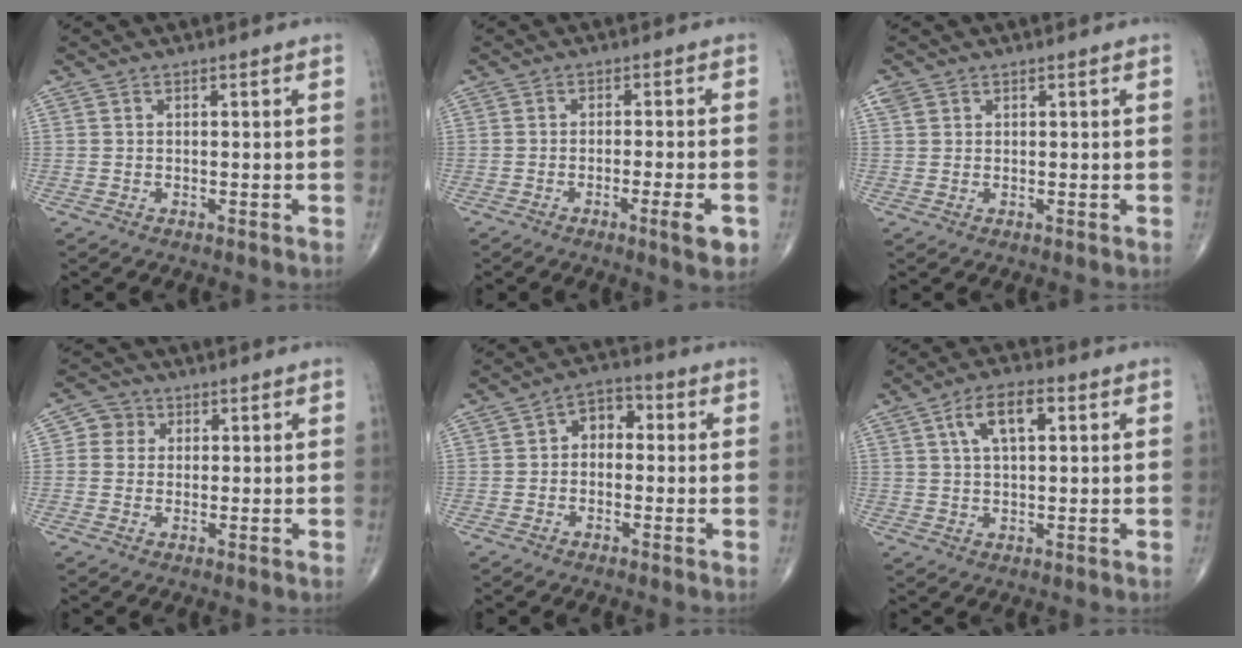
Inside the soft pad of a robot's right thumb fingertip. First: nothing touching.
{"total": 5.3, "force": [-2.4, 0.6, 4.7], "torque": [-0.066, 0.001, -0.035]}
{"total": 1.6, "force": [0.8, 1.3, 0.5], "torque": [-0.003, 0.004, 0.015]}
{"total": 3.7, "force": [0.7, 3.5, 0.9], "torque": [0.010, 0.004, 0.004]}
{"total": 5.3, "force": [0.2, 3.8, 3.7], "torque": [-0.030, 0.021, -0.011]}
{"total": 7.7, "force": [2.6, 3.5, 6.3], "torque": [-0.111, 0.009, 0.045]}